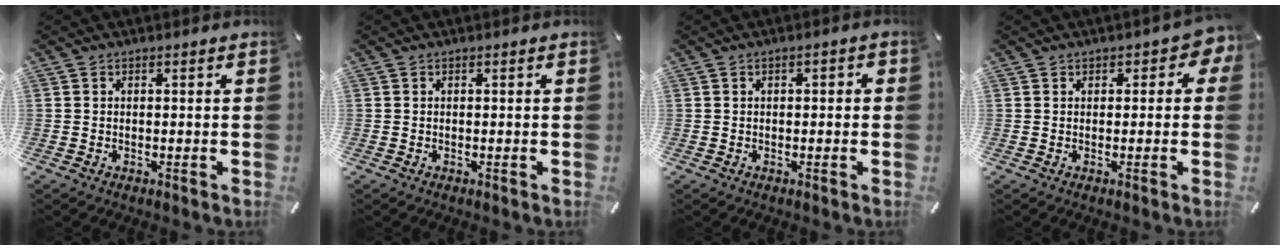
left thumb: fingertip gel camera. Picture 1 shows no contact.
{"total": 0.0}
{"total": 1.6, "force": [-0.3, 0.9, 1.2], "torque": [-0.021, 0.006, -0.007]}
{"total": 3.1, "force": [1.1, 2.2, 1.8], "torque": [-0.005, -0.005, 0.012]}